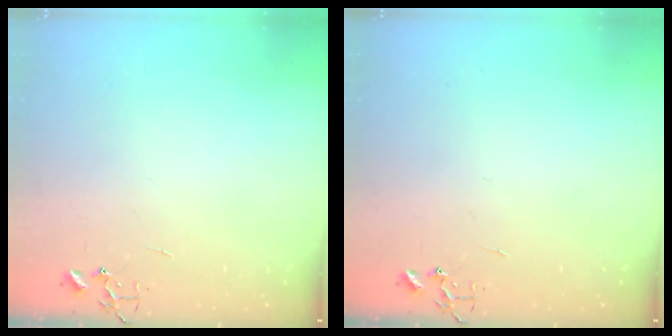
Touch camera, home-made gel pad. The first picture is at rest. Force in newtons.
{"total": 0.0}